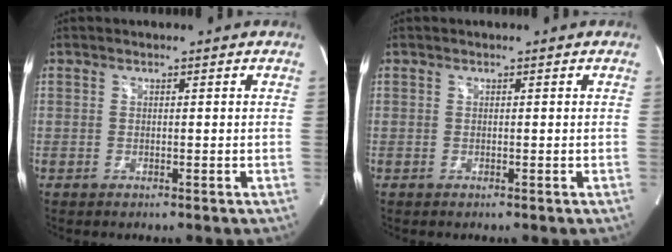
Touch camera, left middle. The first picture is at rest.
{"total": 0.0}